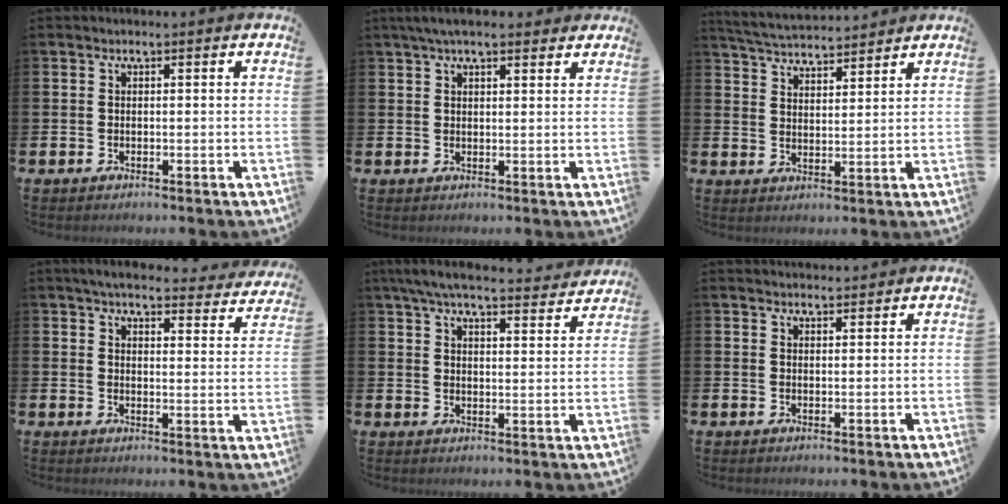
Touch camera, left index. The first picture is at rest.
{"total": 4.0, "force": [3.3, 1.1, 2.0], "torque": [-0.040, -0.002, 0.059]}
{"total": 4.7, "force": [4.7, 0.4, 0.3], "torque": [-0.020, -0.028, 0.083]}
{"total": 4.6, "force": [4.3, 0.8, 1.4], "torque": [-0.029, -0.030, 0.071]}
{"total": 6.7, "force": [6.2, 0.9, 2.2], "torque": [-0.058, -0.036, 0.110]}
{"total": 1.9, "force": [1.9, 0.3, 0.1], "torque": [0.012, -0.012, 0.031]}